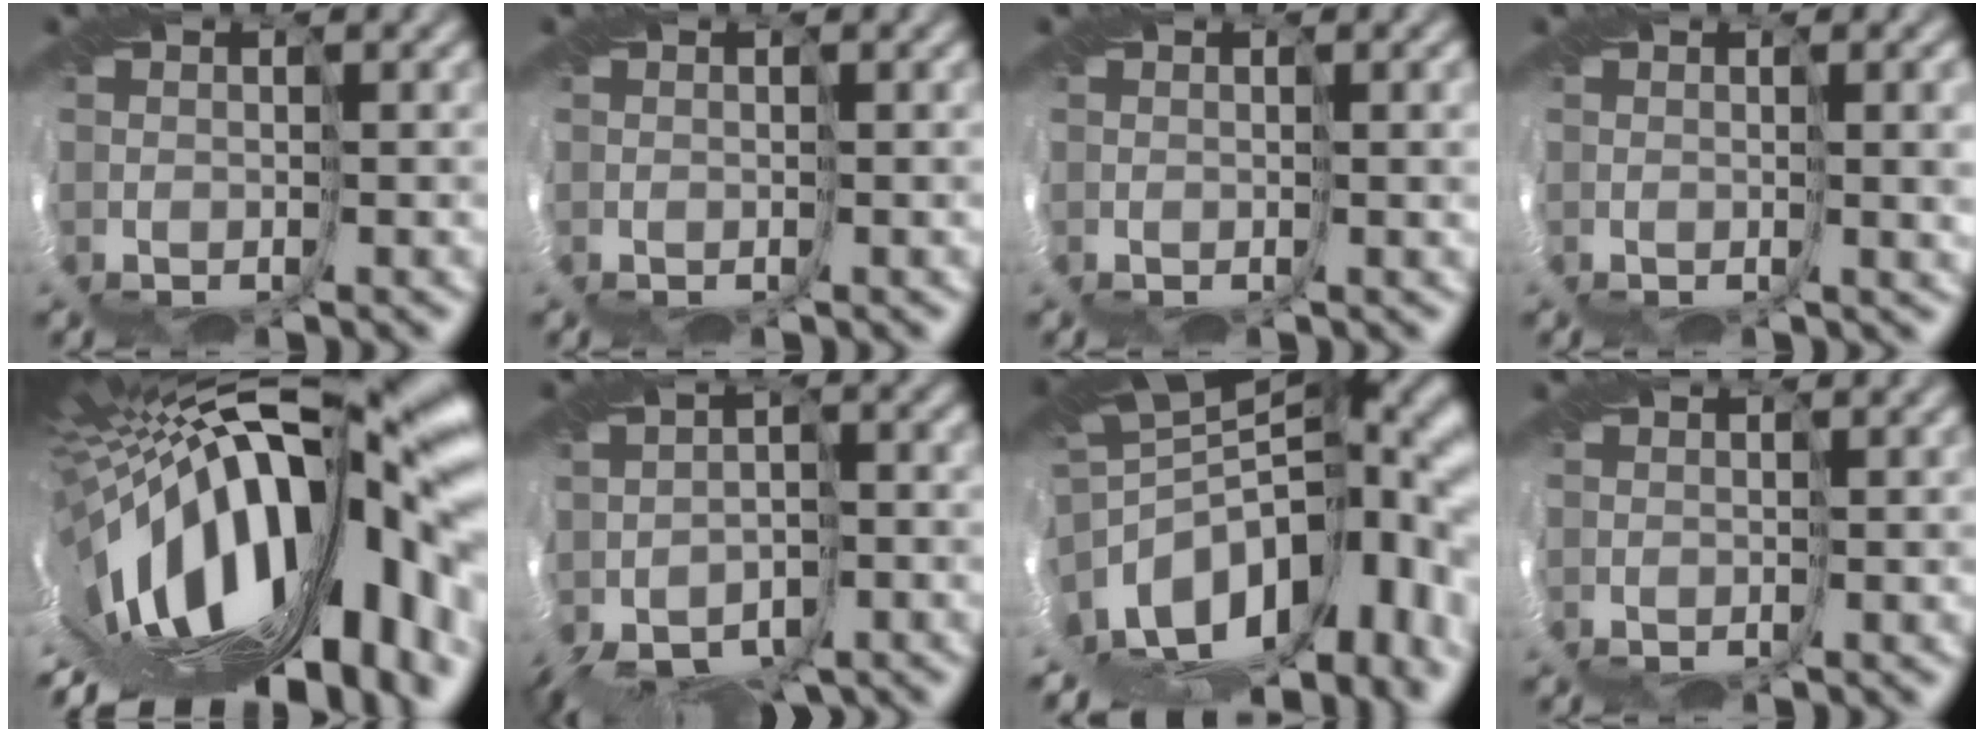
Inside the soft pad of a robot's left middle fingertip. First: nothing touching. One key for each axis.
{"total": 0.0}
{"total": 1.6, "fx": 0.4, "fy": 0.4, "fz": 1.5, "tx": -0.027, "ty": 0.000, "tz": 0.008}
{"total": 4.6, "fx": 0.5, "fy": 1.7, "fz": 4.3, "tx": -0.070, "ty": 0.001, "tz": 0.028}
{"total": 20.0, "fx": -4.6, "fy": 8.3, "fz": 17.6, "tx": -0.292, "ty": -0.030, "tz": -0.091}
{"total": 7.1, "fx": -4.0, "fy": 3.7, "fz": 4.5, "tx": -0.088, "ty": -0.017, "tz": -0.065}
{"total": 15.1, "fx": -6.4, "fy": 7.5, "fz": 11.5, "tx": -0.218, "ty": -0.022, "tz": -0.100}
{"total": 0.0}